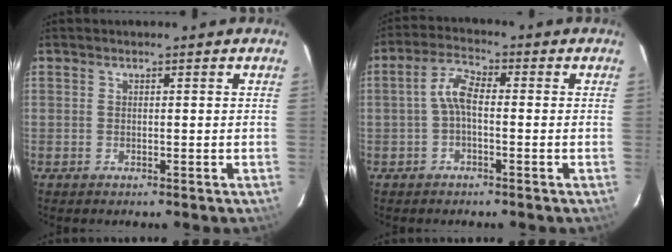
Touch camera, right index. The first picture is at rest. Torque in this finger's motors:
{"motor_torque": [0.56, -0.08, 0.38, 0.10]}